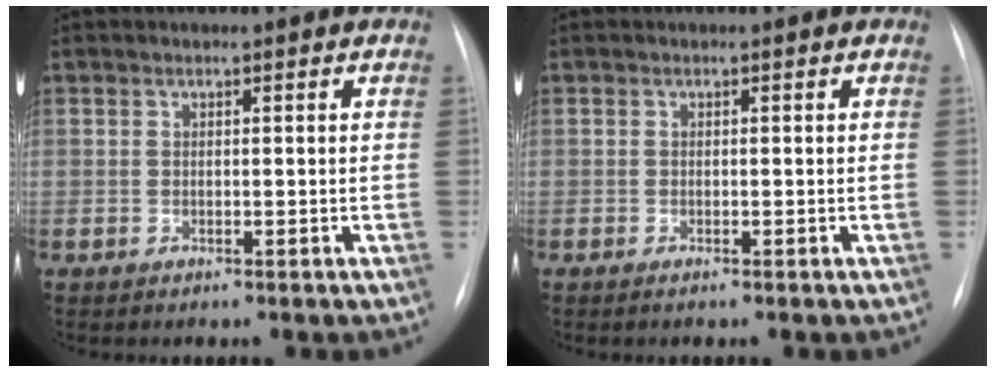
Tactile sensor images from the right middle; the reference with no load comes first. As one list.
[{"total": 0.6, "force": [-0.4, -0.1, 0.4], "torque": [-0.012, -0.004, -0.005]}]